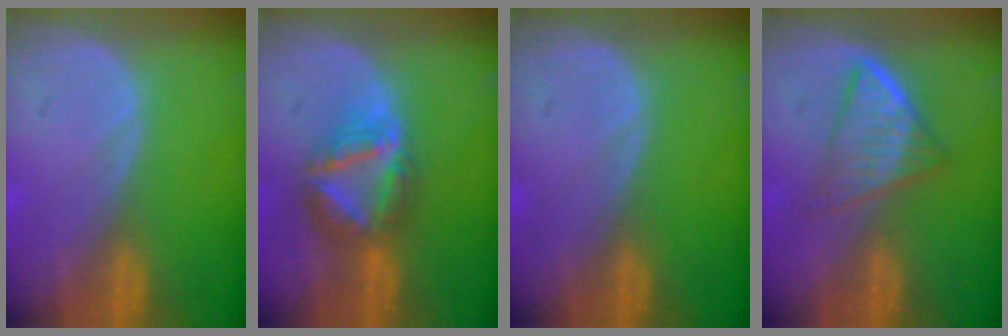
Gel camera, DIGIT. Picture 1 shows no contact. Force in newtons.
{"total": 7.5, "press": 6.6, "slide": 3.5}
{"total": 0.0}
{"total": 6.3, "press": 5.5, "slide": 3.1}